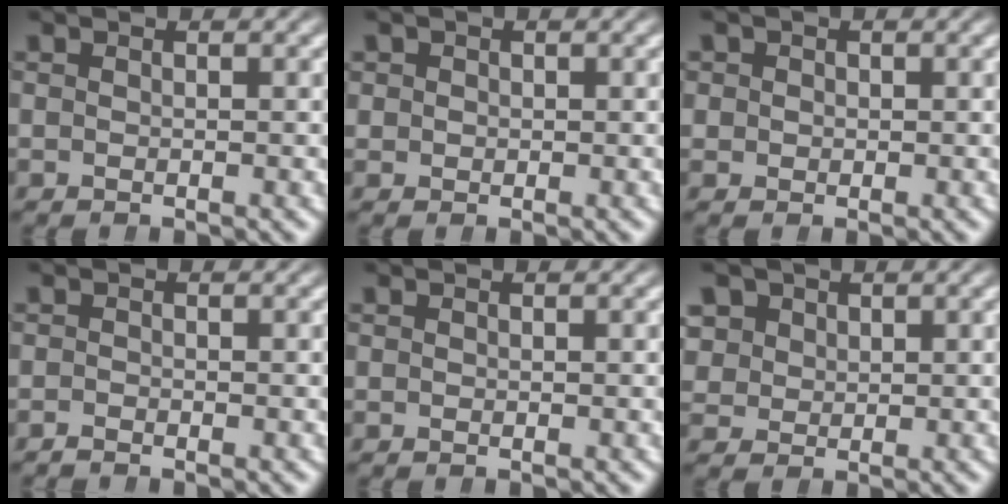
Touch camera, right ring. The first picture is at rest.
{"total": 1.1, "force": [0.4, 1.0, 0.2], "torque": [-0.004, -0.008, 0.014]}
{"total": 1.4, "force": [0.2, 1.3, 0.3], "torque": [-0.006, -0.007, 0.010]}
{"total": 1.1, "force": [-1.0, -0.3, -0.2], "torque": [0.011, -0.008, -0.017]}
{"total": 0.0}
{"total": 4.1, "force": [1.7, 3.4, 1.6], "torque": [-0.040, -0.010, 0.040]}